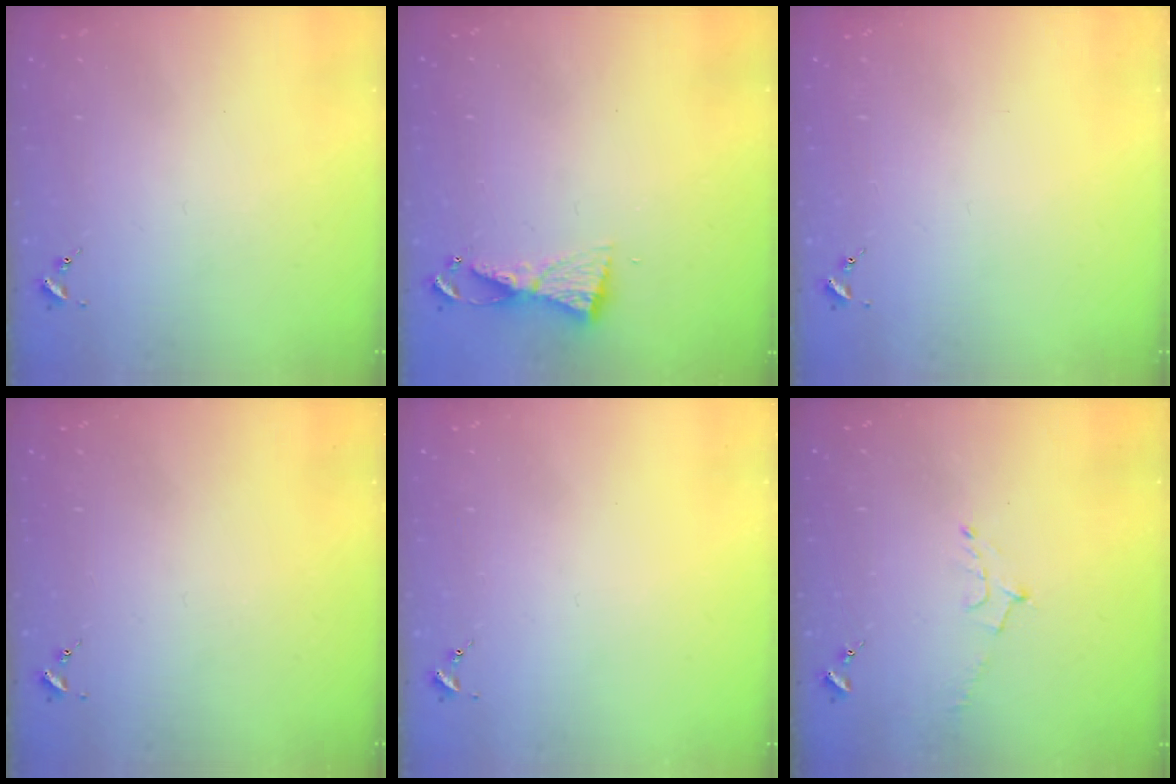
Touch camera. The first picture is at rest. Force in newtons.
{"total": 5.4, "press": 5.4, "slide": 0.5}
{"total": 0.0}
{"total": 0.0}
{"total": 0.0}
{"total": 5.6, "press": 5.5, "slide": 1.0}